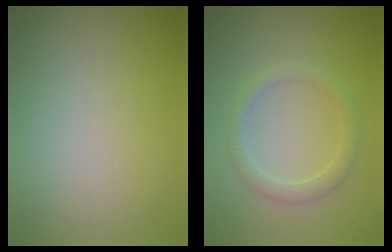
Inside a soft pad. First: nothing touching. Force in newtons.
{"total": 1.9, "press": 1.9, "slide": 0.1}